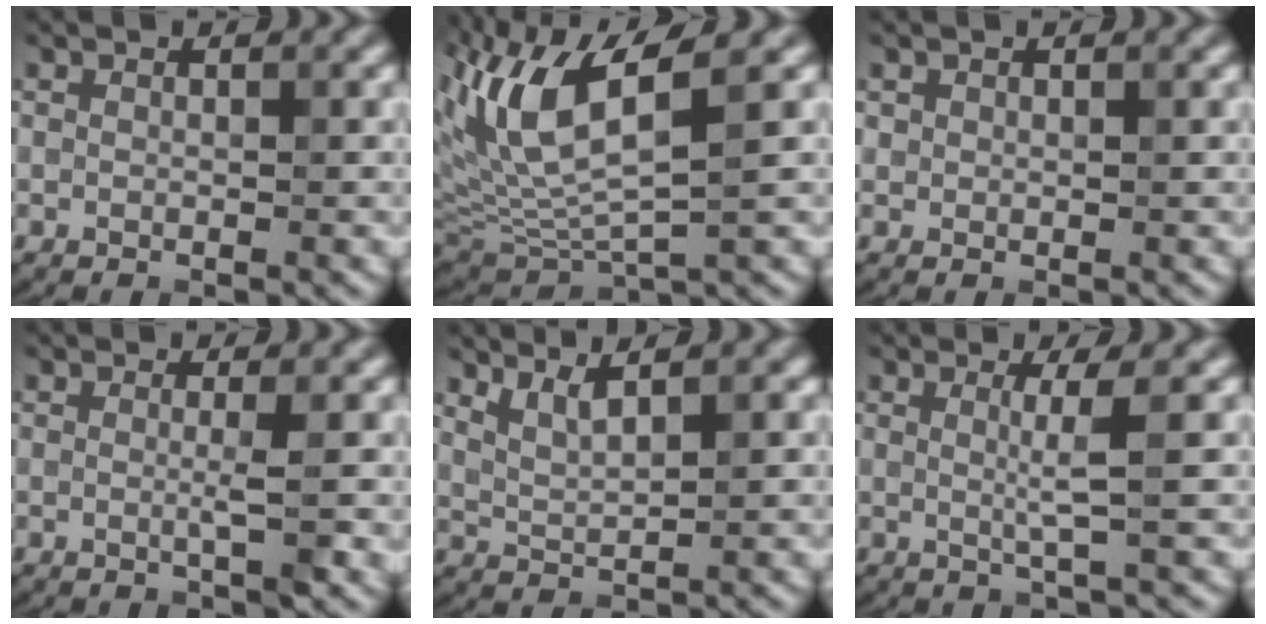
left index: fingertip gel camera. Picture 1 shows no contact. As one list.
[{"total": 8.7, "force": [3.1, 3.1, 7.5], "torque": [-0.163, 0.001, 0.059]}, {"total": 0.7, "force": [0.4, 0.5, 0.1], "torque": [0.003, -0.002, 0.008]}, {"total": 2.0, "force": [0.0, 0.2, 2.0], "torque": [-0.036, -0.004, -0.007]}, {"total": 2.4, "force": [1.8, 0.6, 1.5], "torque": [-0.025, -0.003, 0.037]}, {"total": 2.7, "force": [0.4, 0.4, 2.7], "torque": [-0.049, -0.001, 0.001]}]